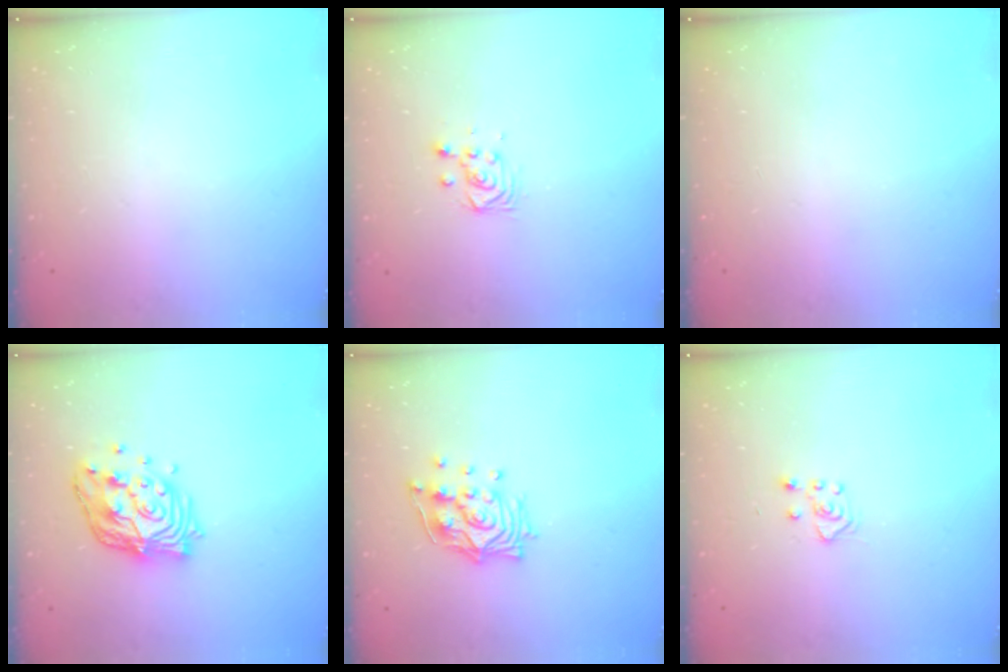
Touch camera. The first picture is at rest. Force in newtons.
{"total": 3.9, "press": 3.9, "slide": 0.2}
{"total": 0.0}
{"total": 14.8, "press": 14.7, "slide": 1.5}
{"total": 13.3, "press": 13.3, "slide": 1.2}
{"total": 4.9, "press": 4.8, "slide": 0.8}